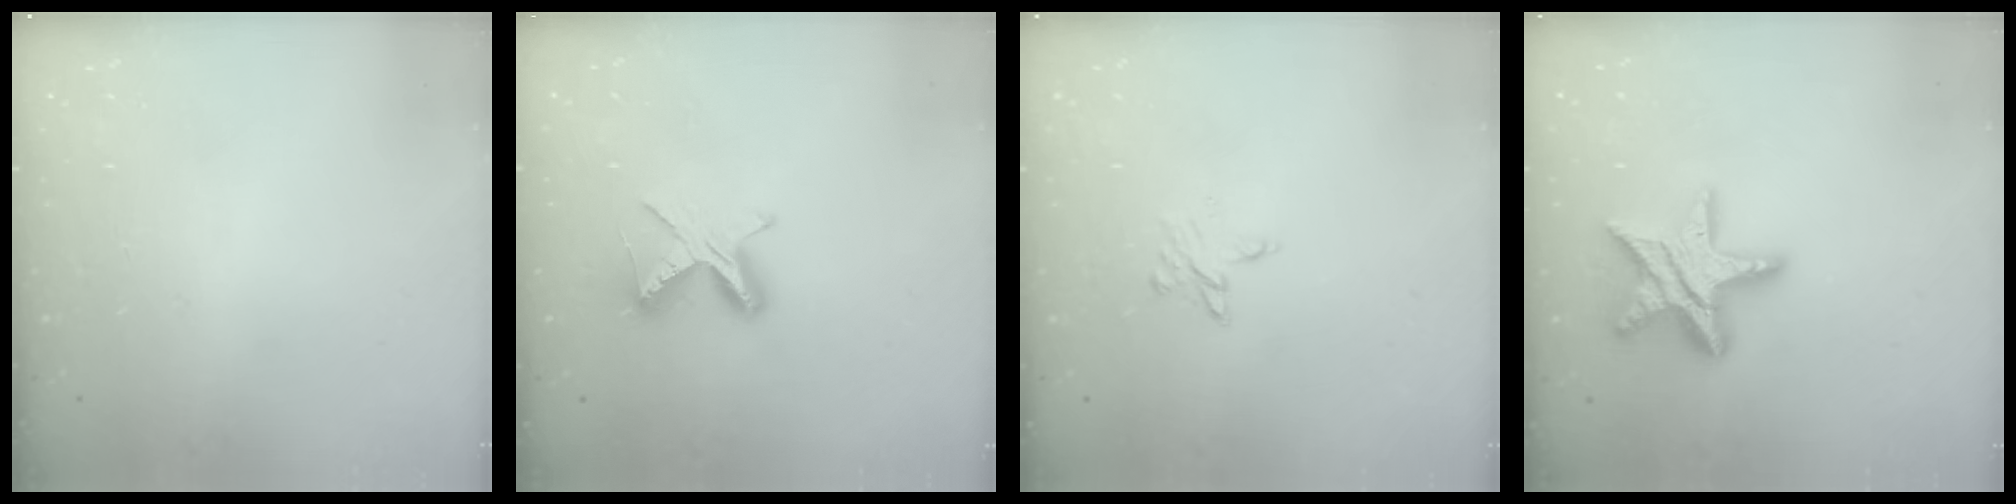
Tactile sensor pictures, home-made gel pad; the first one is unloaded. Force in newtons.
{"total": 6.7, "press": 6.6, "slide": 0.6}
{"total": 4.5, "press": 4.5, "slide": 0.4}
{"total": 16.8, "press": 16.8, "slide": 1.1}